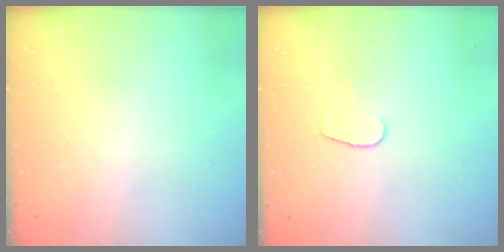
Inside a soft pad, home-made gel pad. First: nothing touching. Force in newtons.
{"total": 4.7, "press": 4.6, "slide": 0.4}